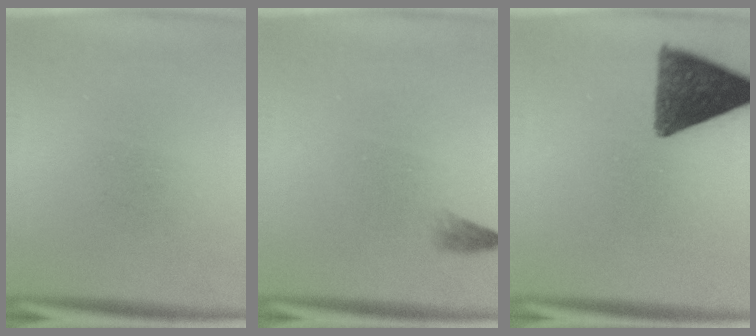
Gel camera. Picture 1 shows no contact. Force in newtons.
{"total": 1.1}
{"total": 12.0}